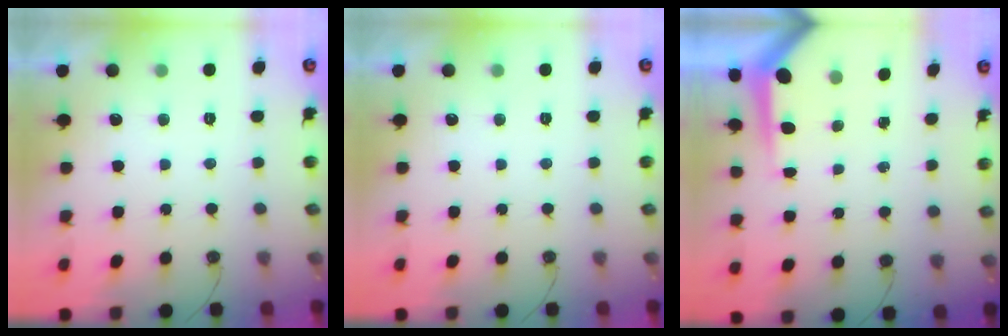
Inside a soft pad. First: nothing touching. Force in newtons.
{"total": 0.0}
{"total": 5.0, "press": 4.9, "slide": 0.5}